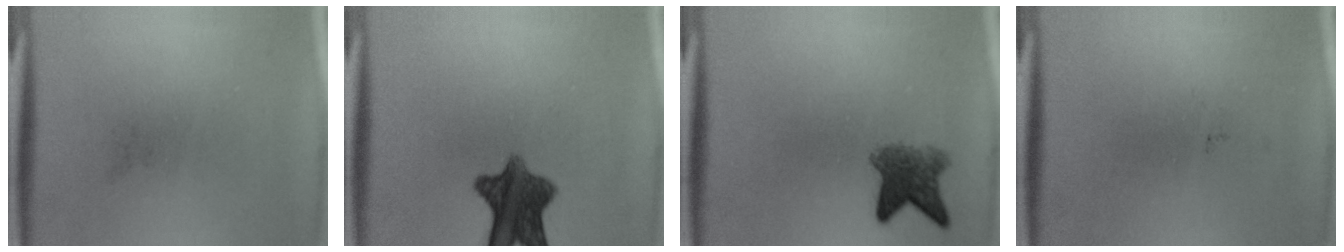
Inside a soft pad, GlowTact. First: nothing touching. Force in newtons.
{"total": 9.2}
{"total": 4.8}
{"total": 0.0}